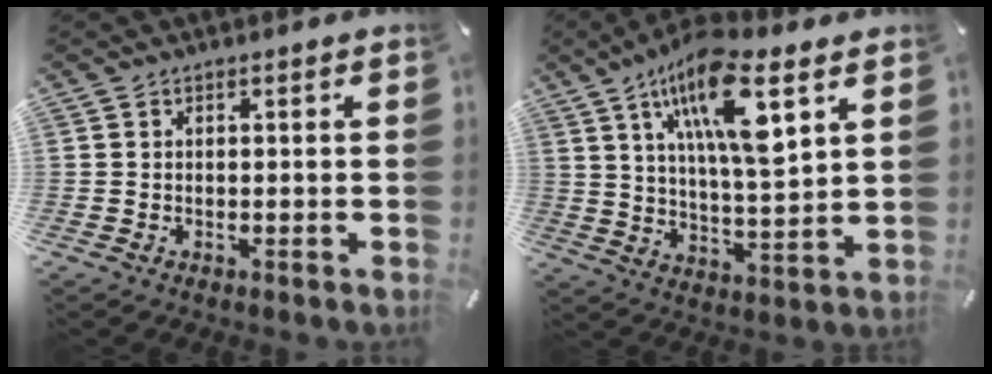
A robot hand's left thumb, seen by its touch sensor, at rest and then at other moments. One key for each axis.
{"total": 16.7, "fx": 9.1, "fy": 4.8, "fz": 13.2, "tx": -0.238, "ty": -0.032, "tz": 0.144}